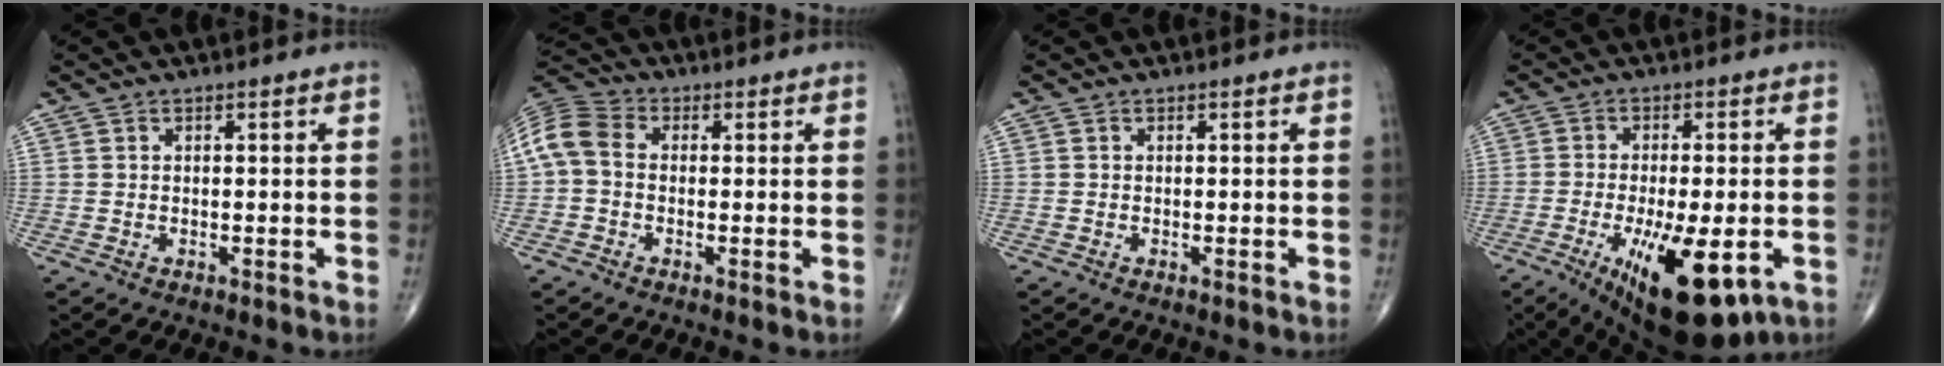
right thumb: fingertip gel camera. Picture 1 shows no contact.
{"total": 7.8, "force": [-0.1, 5.6, 5.4], "torque": [-0.112, 0.023, -0.017]}
{"total": 0.0}
{"total": 16.8, "force": [-6.3, 6.1, 14.3], "torque": [-0.212, -0.012, -0.080]}